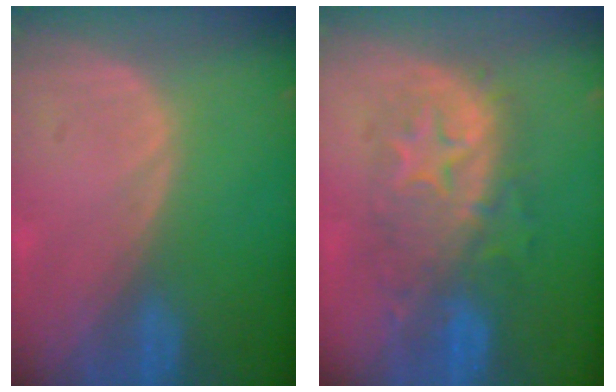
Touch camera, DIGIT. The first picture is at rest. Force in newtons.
{"total": 8.4, "press": 8.4, "slide": 0.2}